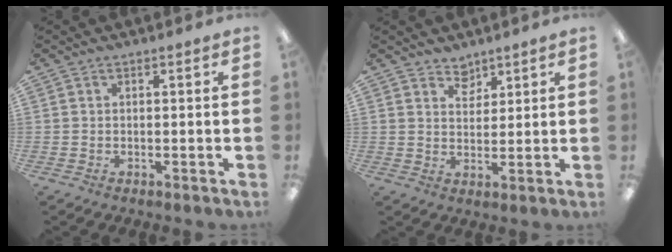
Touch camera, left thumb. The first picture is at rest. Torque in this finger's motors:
{"motor_torque": [-0.35, 0.26, -0.14, -0.15, 0.09]}